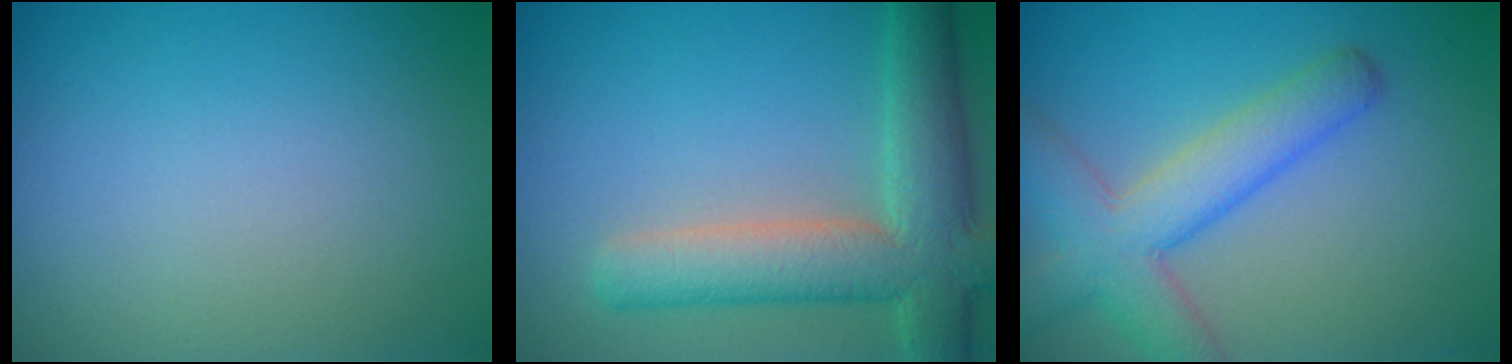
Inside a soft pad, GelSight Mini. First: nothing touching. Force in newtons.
{"total": 7.7, "press": 7.7, "slide": 0.7}
{"total": 6.0, "press": 5.9, "slide": 0.3}